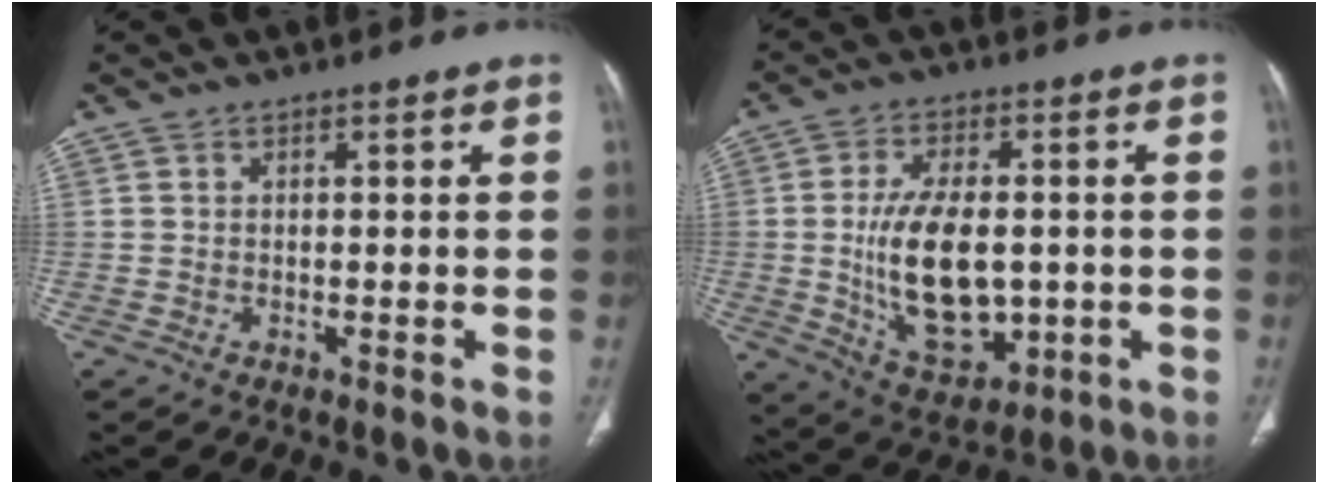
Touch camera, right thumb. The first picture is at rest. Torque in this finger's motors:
{"motor_torque": [3.55, 1.46, 1.82, -0.95, 0.68]}